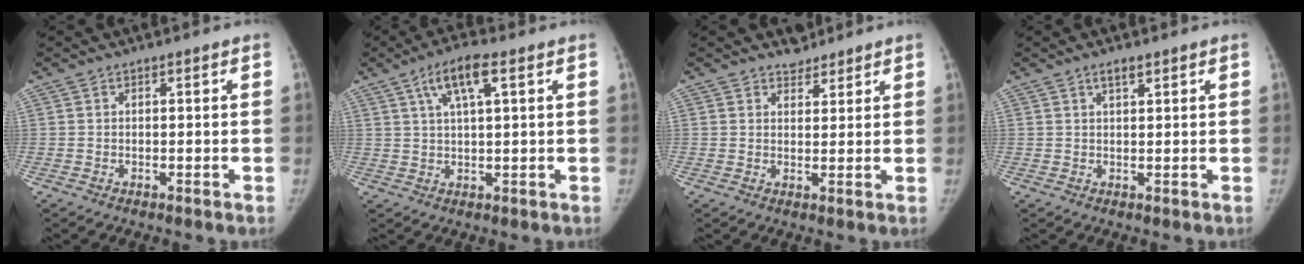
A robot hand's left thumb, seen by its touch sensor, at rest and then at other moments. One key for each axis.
{"total": 7.2, "fx": 3.2, "fy": 1.8, "fz": 6.2, "tx": -0.119, "ty": 0.002, "tz": 0.060}
{"total": 2.8, "fx": 2.3, "fy": 1.6, "fz": -0.2, "tx": 0.024, "ty": -0.017, "tz": 0.028}
{"total": 2.1, "fx": 1.4, "fy": 0.7, "fz": 1.4, "tx": -0.020, "ty": -0.007, "tz": 0.024}